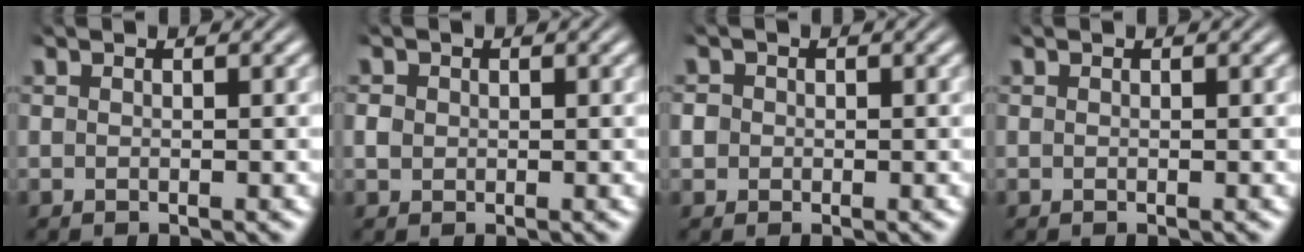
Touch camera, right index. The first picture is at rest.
{"total": 0.7, "force": [-0.1, 0.6, 0.3], "torque": [-0.013, -0.008, 0.005]}
{"total": 2.1, "force": [-0.1, 2.0, 0.6], "torque": [-0.024, -0.007, -0.003]}
{"total": 0.0}